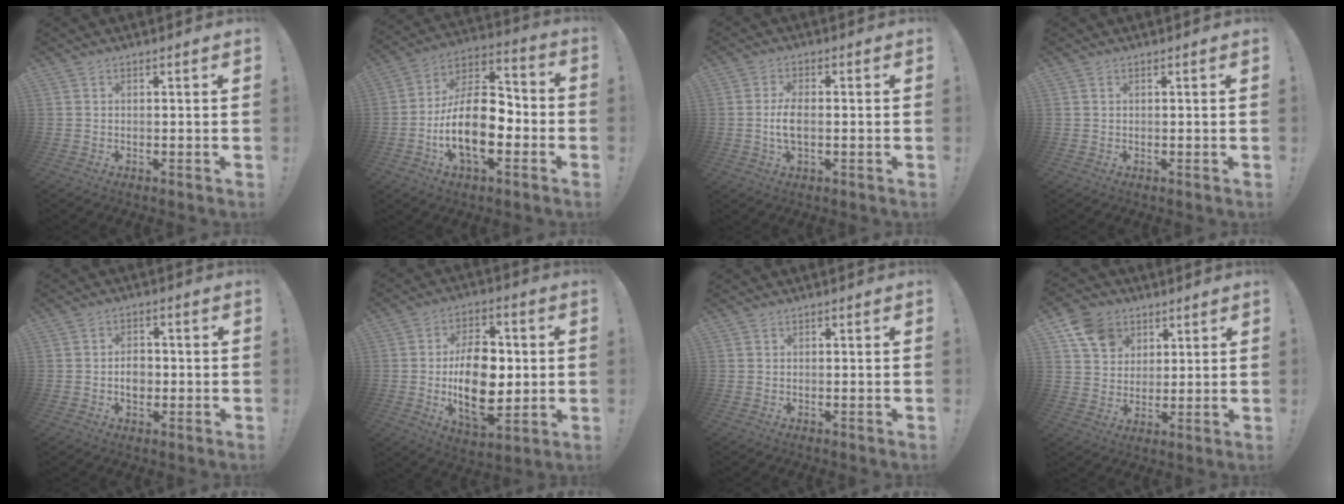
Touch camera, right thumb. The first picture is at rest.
{"total": 19.4, "force": [-4.8, 10.3, 15.8], "torque": [-0.289, 0.011, -0.079]}
{"total": 5.6, "force": [-0.6, 2.3, 5.1], "torque": [-0.102, -0.004, -0.013]}
{"total": 0.0}
{"total": 4.8, "force": [-0.9, 3.7, 3.0], "torque": [-0.033, 0.001, -0.017]}
{"total": 19.1, "force": [-0.6, 11.4, 15.3], "torque": [-0.256, -0.009, -0.010]}
{"total": 0.0}
{"total": 11.1, "force": [5.6, 8.6, 4.1], "torque": [-0.065, -0.024, 0.113]}